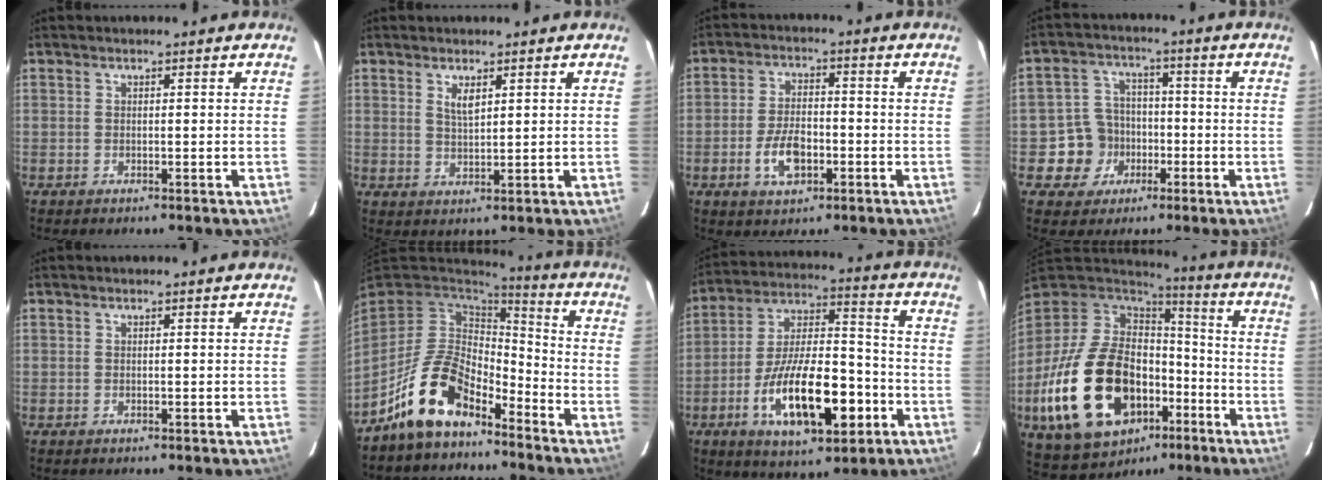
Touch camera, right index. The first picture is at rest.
{"total": 2.9, "force": [1.5, 1.0, 2.2], "torque": [-0.040, -0.002, 0.027]}
{"total": 7.6, "force": [-2.9, 4.1, 5.7], "torque": [-0.118, 0.004, -0.047]}
{"total": 7.8, "force": [-2.8, 7.2, 1.1], "torque": [-0.046, 0.032, -0.039]}
{"total": 0.0}
{"total": 13.2, "force": [-9.0, 6.2, 7.4], "torque": [-0.155, 0.013, -0.167]}
{"total": 19.4, "force": [-7.4, 7.7, 16.2], "torque": [-0.297, 0.001, -0.115]}
{"total": 28.9, "force": [-10.9, 17.6, 20.2], "torque": [-0.424, -0.016, -0.163]}